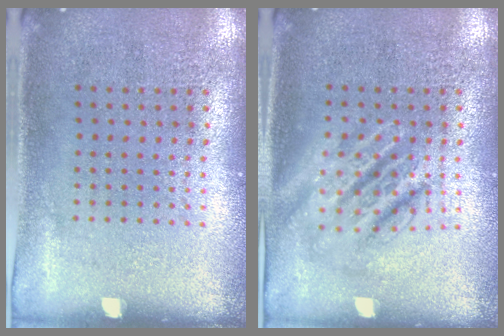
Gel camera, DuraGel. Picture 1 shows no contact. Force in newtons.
{"total": 2.4, "press": 2.4, "slide": 0.3}